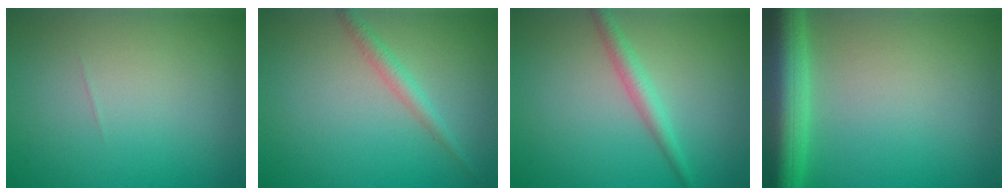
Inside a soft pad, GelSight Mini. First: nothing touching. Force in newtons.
{"total": 1.7, "press": 1.7, "slide": 0.1}
{"total": 2.2, "press": 2.2, "slide": 0.0}
{"total": 7.2, "press": 7.1, "slide": 0.3}